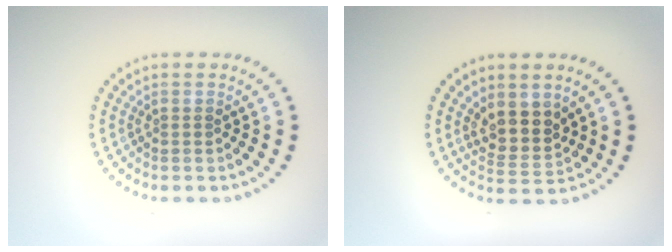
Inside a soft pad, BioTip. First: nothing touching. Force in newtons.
{"total": 3.2, "press": 2.7, "slide": 1.8}